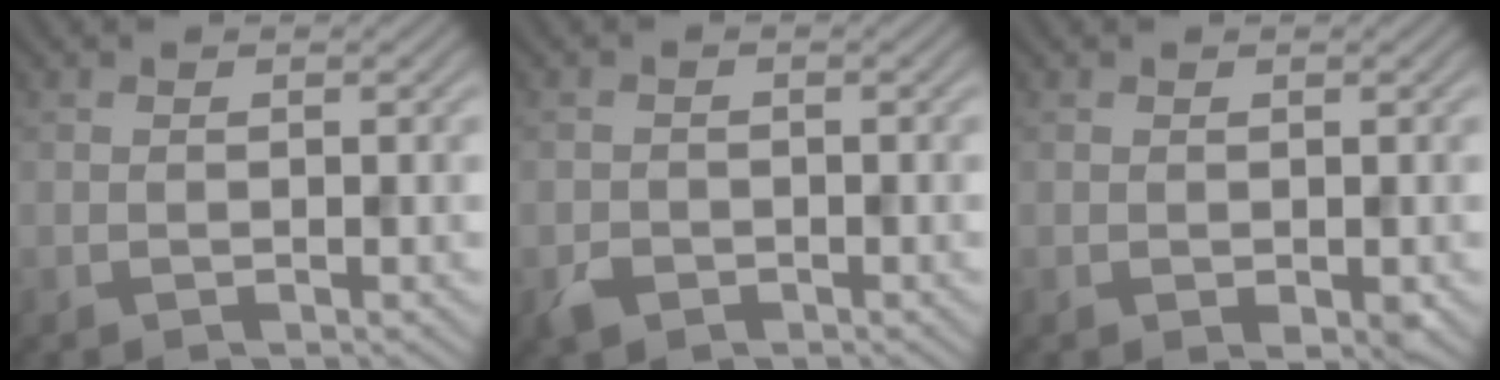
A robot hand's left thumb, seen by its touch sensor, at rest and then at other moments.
{"total": 1.7, "force": [-1.0, 1.3, 0.6], "torque": [-0.012, -0.004, -0.023]}
{"total": 1.1, "force": [-0.2, 0.6, 0.9], "torque": [-0.013, -0.006, -0.001]}